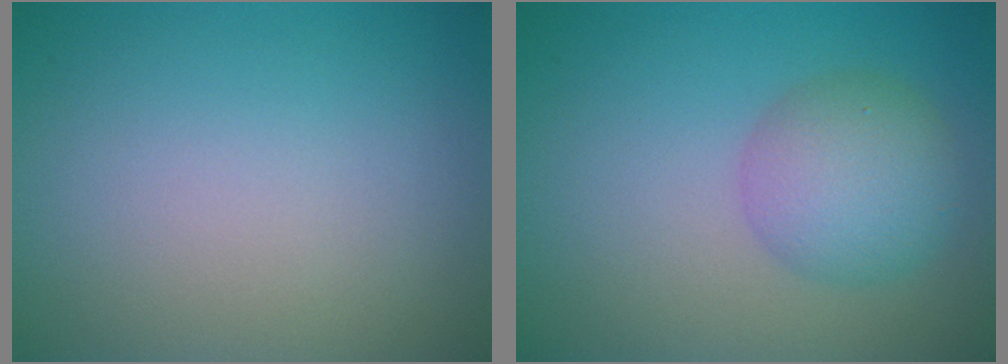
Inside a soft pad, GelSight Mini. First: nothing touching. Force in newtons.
{"total": 4.5, "press": 4.5, "slide": 0.1}